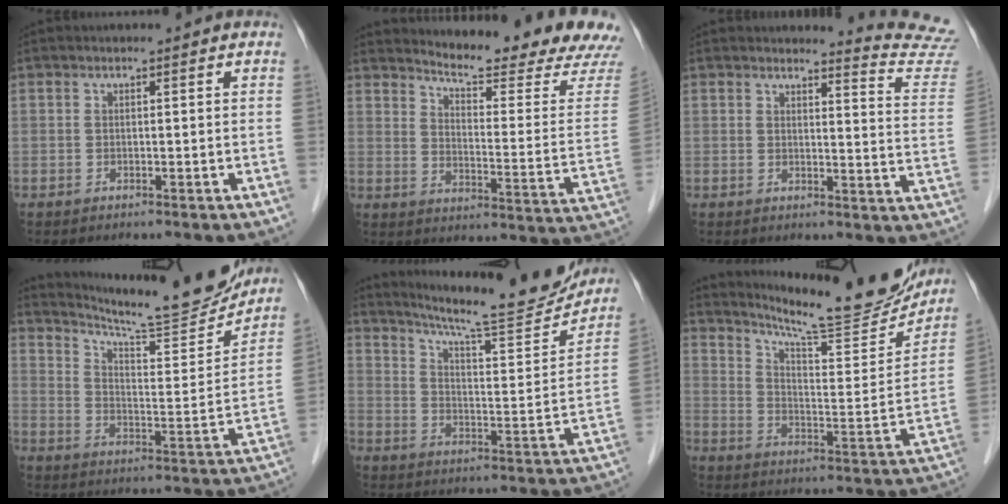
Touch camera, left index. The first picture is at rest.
{"total": 19.6, "force": [18.7, 0.0, 5.9], "torque": [-0.094, -0.120, 0.225]}
{"total": 10.1, "force": [10.0, -1.1, -0.6], "torque": [0.008, -0.121, 0.086]}
{"total": 18.0, "force": [17.0, 0.8, 5.9], "torque": [-0.100, -0.052, 0.238]}
{"total": 18.0, "force": [16.8, 1.0, 6.3], "torque": [-0.106, -0.046, 0.234]}
{"total": 20.2, "force": [18.7, 1.6, 7.4], "torque": [-0.116, -0.057, 0.255]}